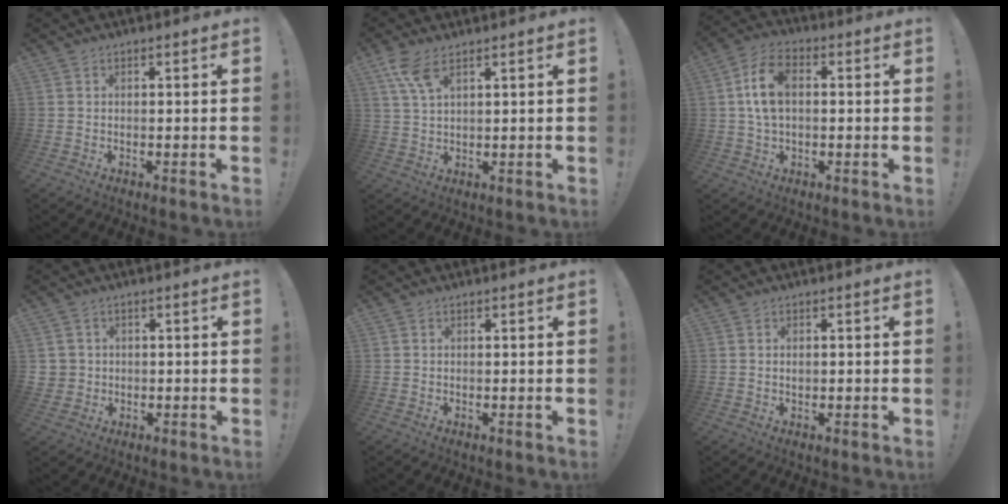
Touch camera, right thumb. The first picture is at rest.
{"total": 7.4, "force": [4.5, 2.7, 5.2], "torque": [-0.105, -0.012, 0.086]}
{"total": 9.5, "force": [1.6, 6.1, 7.1], "torque": [-0.118, 0.006, 0.031]}
{"total": 3.1, "force": [0.6, 3.0, 0.5], "torque": [-0.005, 0.002, 0.014]}
{"total": 0.0}
{"total": 1.0, "force": [0.2, 0.9, 0.4], "torque": [-0.001, 0.001, 0.002]}